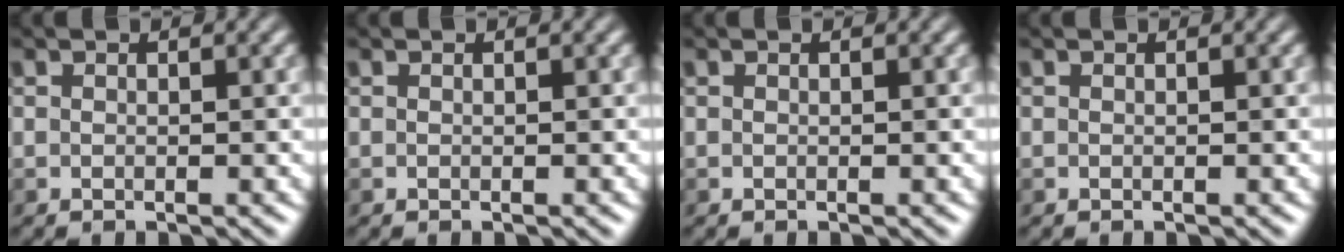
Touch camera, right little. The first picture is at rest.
{"total": 0.0}
{"total": 0.0}
{"total": 0.0}